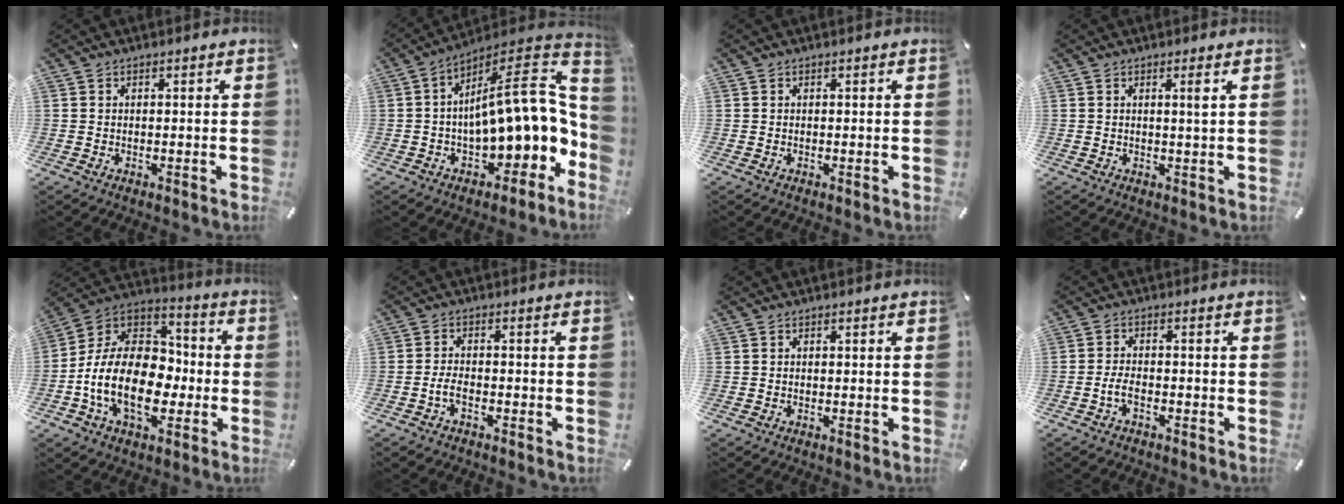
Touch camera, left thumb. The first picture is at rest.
{"total": 15.4, "force": [0.4, 8.8, 12.6], "torque": [-0.148, -0.033, 0.009]}
{"total": 0.0}
{"total": 2.1, "force": [0.6, -0.1, 2.0], "torque": [-0.040, -0.003, 0.008]}
{"total": 18.7, "force": [-5.2, 13.1, 12.3], "torque": [-0.260, 0.009, -0.092]}
{"total": 3.4, "force": [-1.9, 1.5, 2.4], "torque": [-0.054, 0.007, -0.038]}
{"total": 0.0}
{"total": 3.7, "force": [-2.0, 1.8, 2.6], "torque": [-0.057, 0.007, -0.038]}